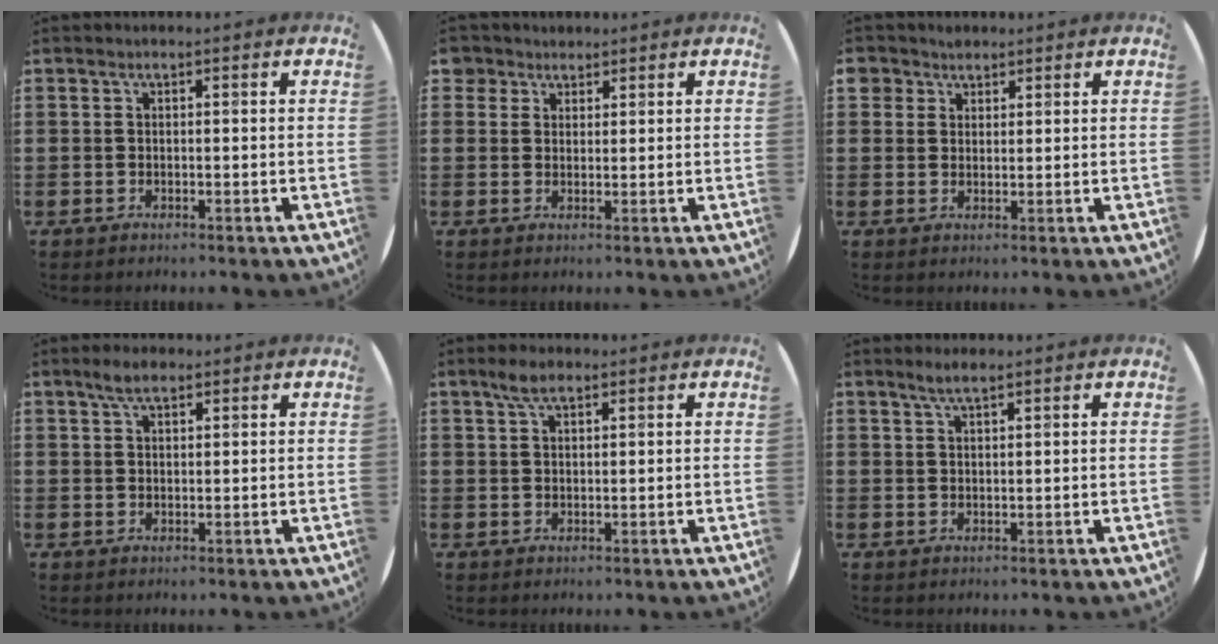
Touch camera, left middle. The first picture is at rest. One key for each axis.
{"total": 2.6, "fx": 2.1, "fy": 1.6, "fz": -0.1, "tx": 0.002, "ty": 0.005, "tz": 0.040}
{"total": 2.4, "fx": 1.8, "fy": 1.6, "fz": -0.1, "tx": 0.003, "ty": 0.004, "tz": 0.035}
{"total": 3.1, "fx": 2.3, "fy": 1.1, "fz": 1.7, "tx": -0.029, "ty": 0.003, "tz": 0.039}
{"total": 3.1, "fx": 2.2, "fy": 1.2, "fz": 1.8, "tx": -0.031, "ty": 0.004, "tz": 0.037}
{"total": 2.1, "fx": 1.8, "fy": 0.3, "fz": 1.2, "tx": -0.025, "ty": 0.004, "tz": 0.031}